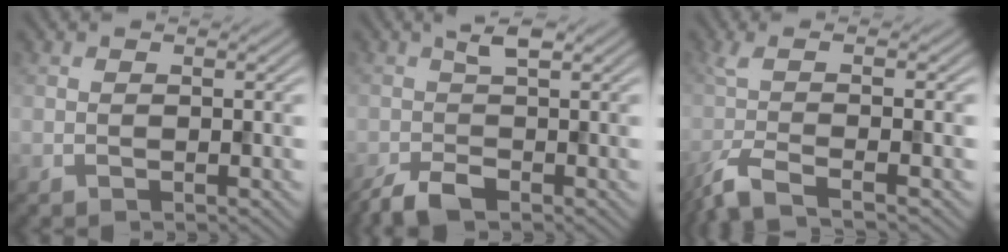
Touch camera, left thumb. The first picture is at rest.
{"total": 3.6, "force": [-1.5, 1.2, 3.1], "torque": [-0.065, -0.001, -0.033]}
{"total": 5.6, "force": [-2.6, 1.1, 4.9], "torque": [-0.086, -0.010, -0.067]}